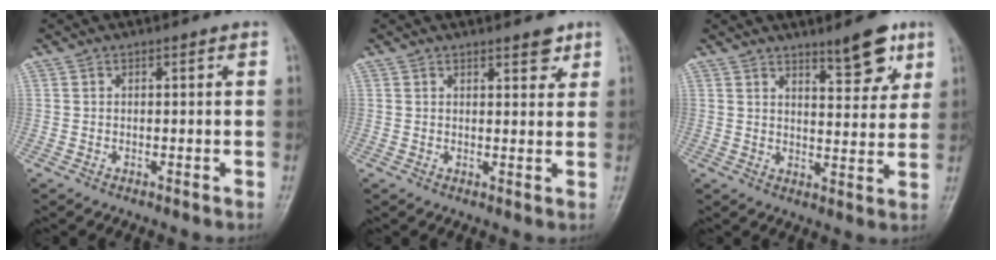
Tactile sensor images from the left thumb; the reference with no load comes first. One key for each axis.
{"total": 3.3, "fx": 2.3, "fy": 1.4, "fz": 2.0, "tx": -0.011, "ty": -0.012, "tz": 0.028}
{"total": 8.3, "fx": 5.5, "fy": 2.7, "fz": 5.6, "tx": -0.058, "ty": -0.037, "tz": 0.077}